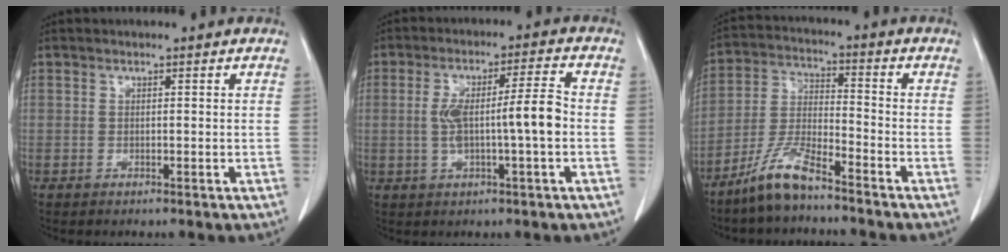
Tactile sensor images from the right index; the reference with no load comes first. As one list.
[{"total": 8.3, "force": [-0.7, 0.6, 8.2], "torque": [-0.152, 0.019, -0.009]}, {"total": 8.4, "force": [-6.6, 1.2, 5.1], "torque": [-0.114, -0.015, -0.136]}]